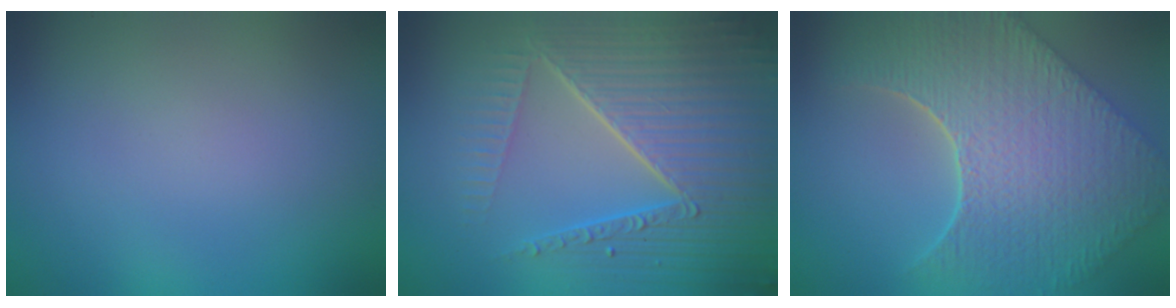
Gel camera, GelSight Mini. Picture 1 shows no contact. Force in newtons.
{"total": 8.6, "press": 6.0, "slide": 6.2}
{"total": 9.7, "press": 7.0, "slide": 6.7}